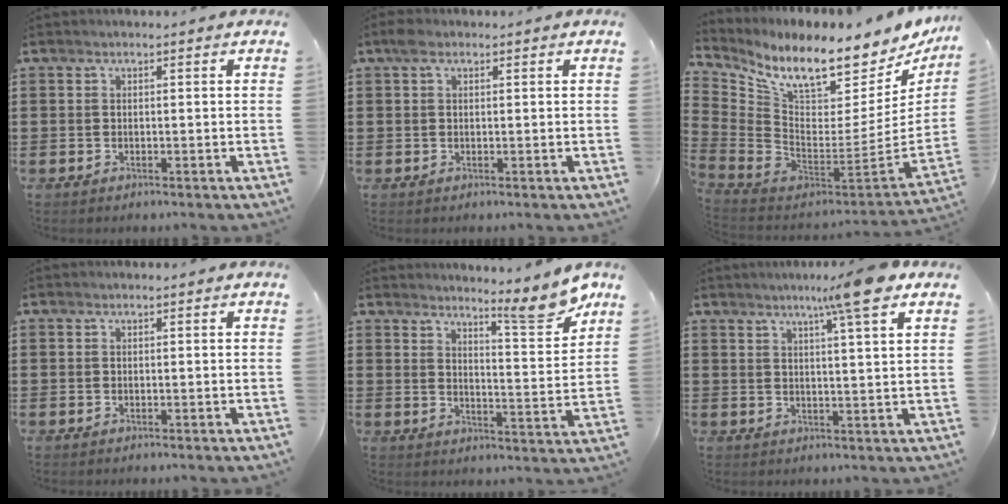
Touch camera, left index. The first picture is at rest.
{"total": 1.7, "force": [0.8, 1.0, 1.1], "torque": [-0.026, 0.008, 0.014]}
{"total": 10.0, "force": [8.0, 2.5, 5.5], "torque": [-0.123, -0.082, 0.133]}
{"total": 0.0}
{"total": 8.6, "force": [7.0, 0.8, 4.8], "torque": [-0.063, -0.046, 0.112]}
{"total": 8.6, "force": [5.8, -0.8, 6.2], "torque": [-0.112, -0.011, 0.094]}